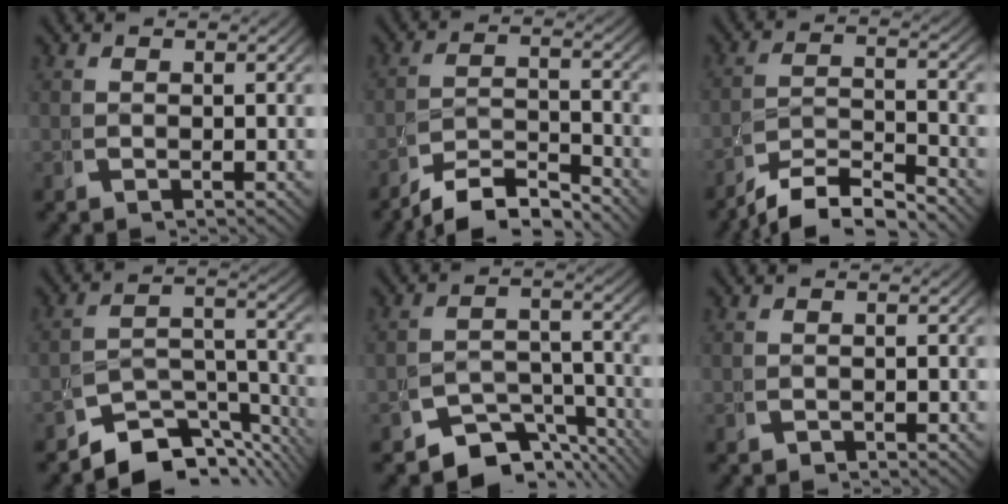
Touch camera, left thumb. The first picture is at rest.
{"total": 6.0, "force": [-4.6, 2.6, 2.7], "torque": [-0.033, -0.015, -0.080]}
{"total": 6.3, "force": [-4.4, 3.2, 3.1], "torque": [-0.048, -0.020, -0.075]}
{"total": 7.6, "force": [-5.7, 3.6, 3.6], "torque": [-0.056, -0.021, -0.088]}
{"total": 6.2, "force": [-5.0, 3.0, 2.2], "torque": [-0.020, -0.020, -0.084]}
{"total": 0.6, "force": [-0.5, 0.3, -0.2], "torque": [0.007, -0.002, -0.008]}